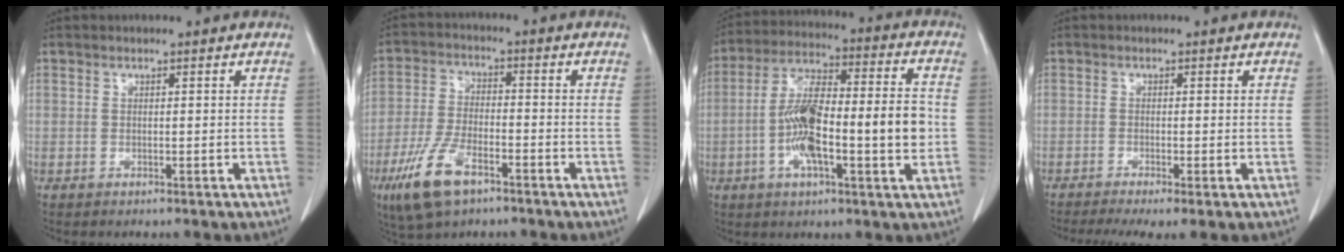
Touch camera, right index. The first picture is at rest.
{"total": 9.9, "force": [-5.8, 3.8, 7.1], "torque": [-0.158, -0.011, -0.106]}
{"total": 16.2, "force": [-2.3, 3.4, 15.7], "torque": [-0.278, 0.022, -0.039]}
{"total": 5.8, "force": [-4.0, 0.7, 4.1], "torque": [-0.064, -0.013, -0.066]}